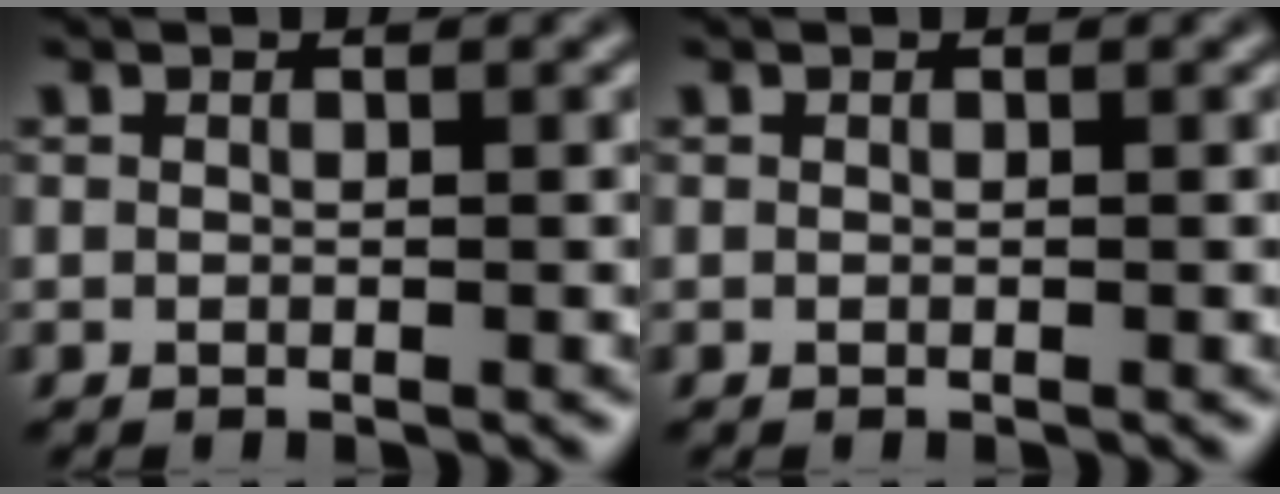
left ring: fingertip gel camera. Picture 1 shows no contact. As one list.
[{"total": 0.0}]